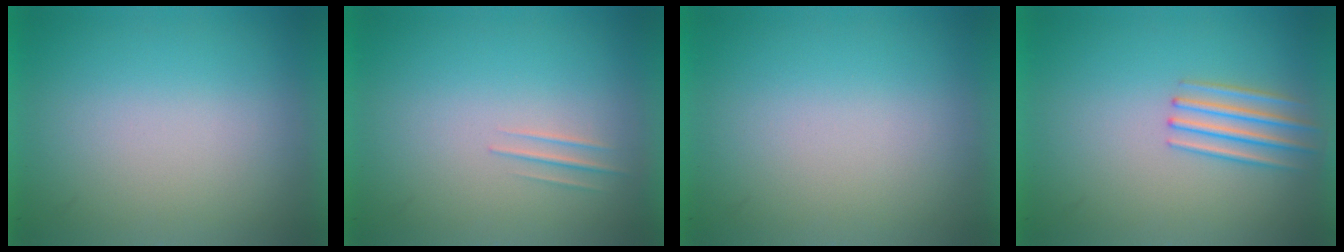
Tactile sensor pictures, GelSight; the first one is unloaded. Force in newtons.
{"total": 1.1}
{"total": 1.0}
{"total": 2.1}